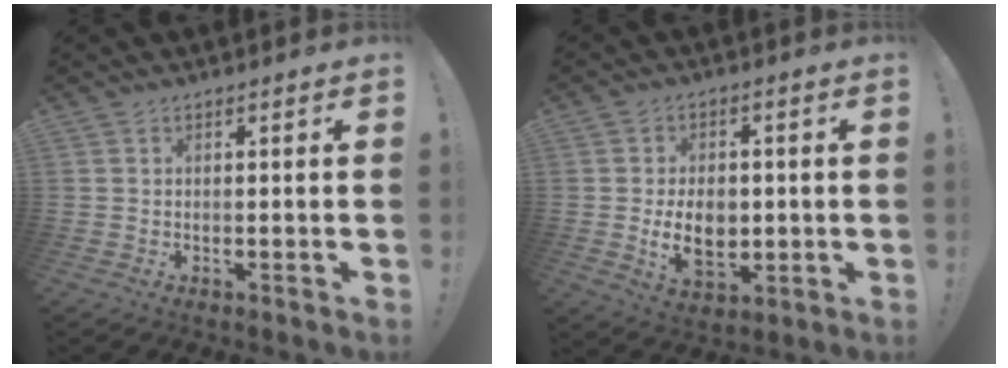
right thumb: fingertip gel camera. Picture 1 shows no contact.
{"total": 10.1, "force": [-1.2, 7.1, 7.1], "torque": [-0.113, -0.002, -0.019]}